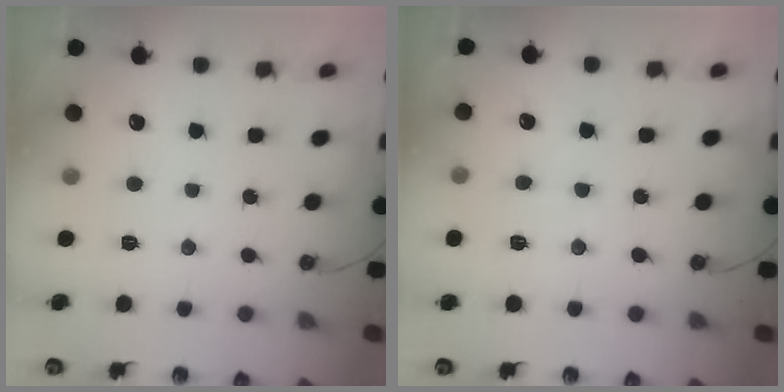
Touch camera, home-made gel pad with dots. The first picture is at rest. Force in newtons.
{"total": 3.7, "press": 3.6, "slide": 0.4}